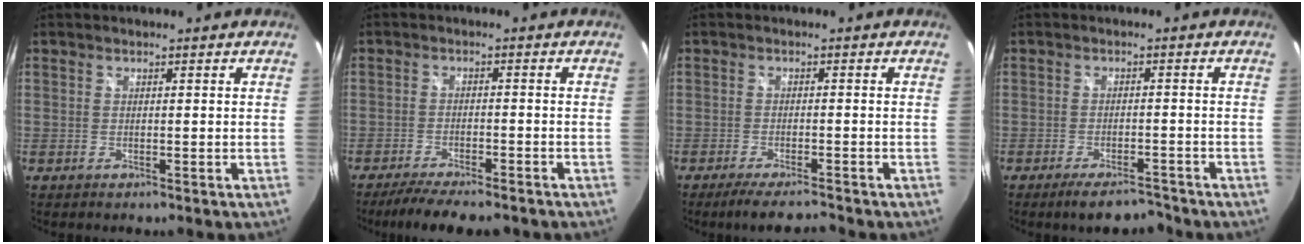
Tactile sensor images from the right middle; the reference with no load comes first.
{"total": 10.0, "force": [-8.4, 1.8, 5.1], "torque": [-0.110, -0.023, -0.133]}
{"total": 5.7, "force": [-5.1, 0.0, 2.7], "torque": [-0.060, -0.019, -0.087]}
{"total": 5.7, "force": [-4.8, 1.6, 2.6], "torque": [-0.056, -0.006, -0.075]}